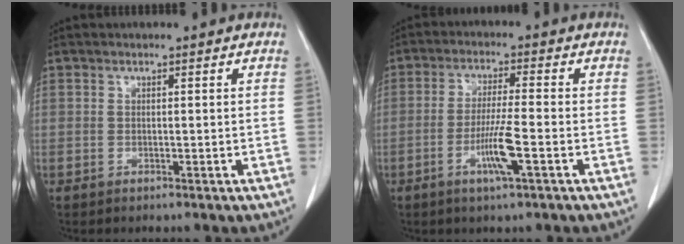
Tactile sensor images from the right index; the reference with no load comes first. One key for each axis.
{"total": 6.5, "fx": -2.5, "fy": -0.2, "fz": 6.0, "tx": -0.115, "ty": -0.010, "tz": -0.047}